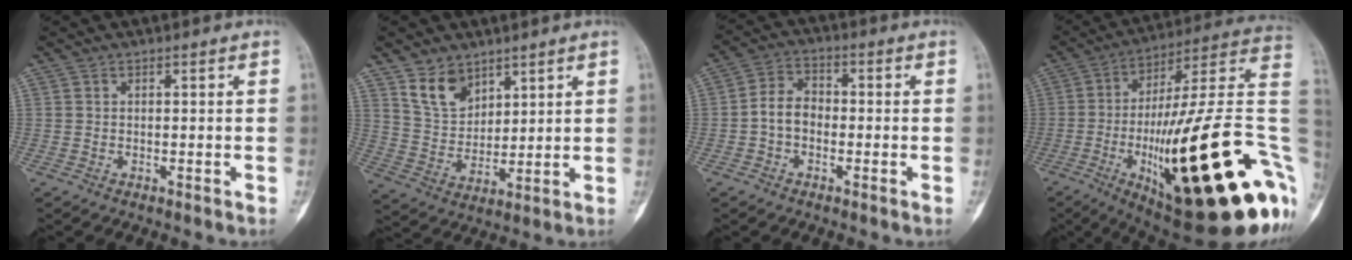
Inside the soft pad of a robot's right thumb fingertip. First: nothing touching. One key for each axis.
{"total": 8.7, "fx": 5.8, "fy": 5.4, "fz": 3.7, "tx": -0.047, "ty": -0.037, "tz": 0.122}
{"total": 6.2, "fx": -1.2, "fy": 4.5, "fz": 4.0, "tx": -0.059, "ty": 0.024, "tz": -0.033}
{"total": 39.5, "fx": -9.2, "fy": 10.0, "fz": 37.1, "tx": -0.481, "ty": 0.036, "tz": -0.140}